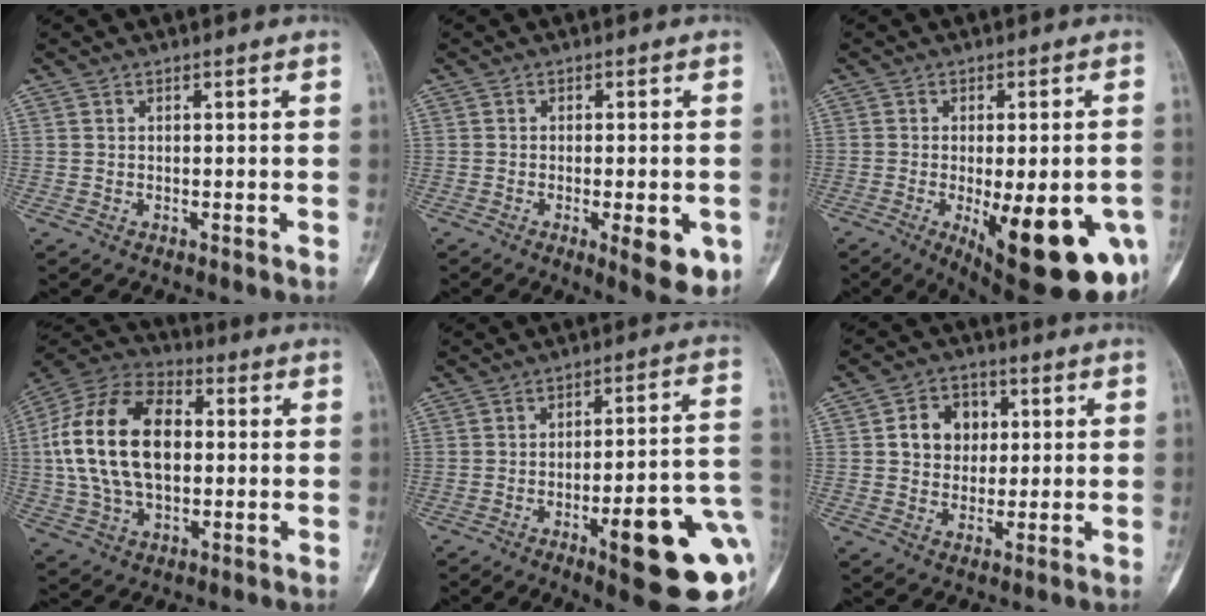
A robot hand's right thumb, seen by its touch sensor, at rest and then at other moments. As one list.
[{"total": 8.1, "force": [-2.6, 2.5, 7.3], "torque": [-0.084, -0.009, -0.028]}, {"total": 21.2, "force": [-7.2, 7.2, 18.6], "torque": [-0.193, -0.014, -0.076]}, {"total": 21.3, "force": [1.5, 13.1, 16.8], "torque": [-0.315, 0.020, 0.025]}, {"total": 20.4, "force": [-6.7, 5.0, 18.6], "torque": [-0.195, 0.024, -0.076]}, {"total": 8.2, "force": [1.6, 6.7, 4.5], "torque": [-0.033, 0.003, 0.022]}]